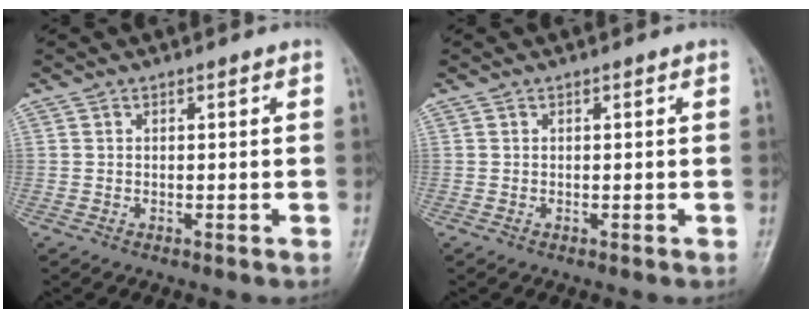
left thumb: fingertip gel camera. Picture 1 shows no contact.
{"total": 0.0}